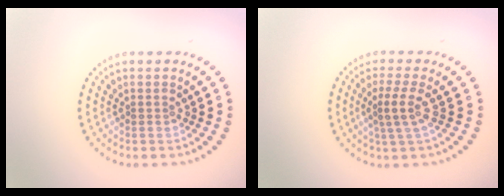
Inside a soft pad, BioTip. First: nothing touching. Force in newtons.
{"total": 2.4, "press": 1.9, "slide": 1.5}